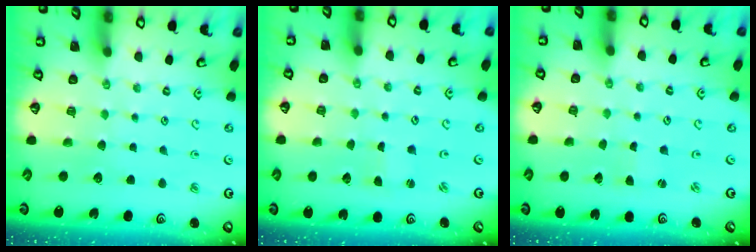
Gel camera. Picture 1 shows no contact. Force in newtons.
{"total": 0.0}
{"total": 0.7, "press": 0.7, "slide": 0.1}